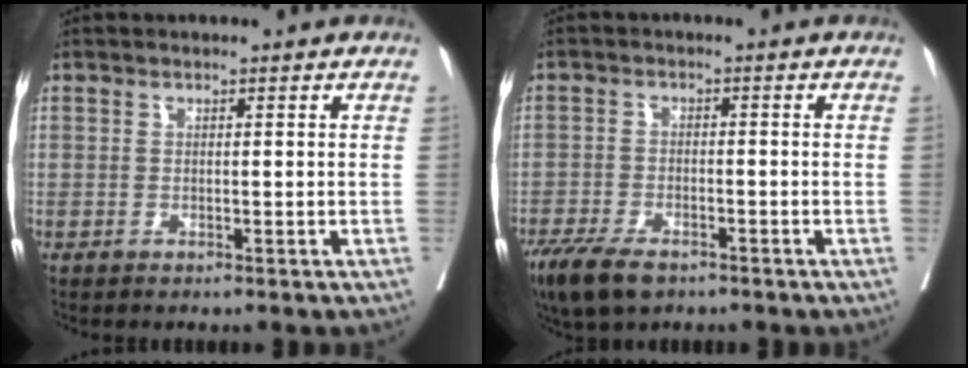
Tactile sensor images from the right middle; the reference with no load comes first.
{"total": 7.8, "force": [-5.6, 3.0, 4.5], "torque": [-0.082, -0.011, -0.096]}